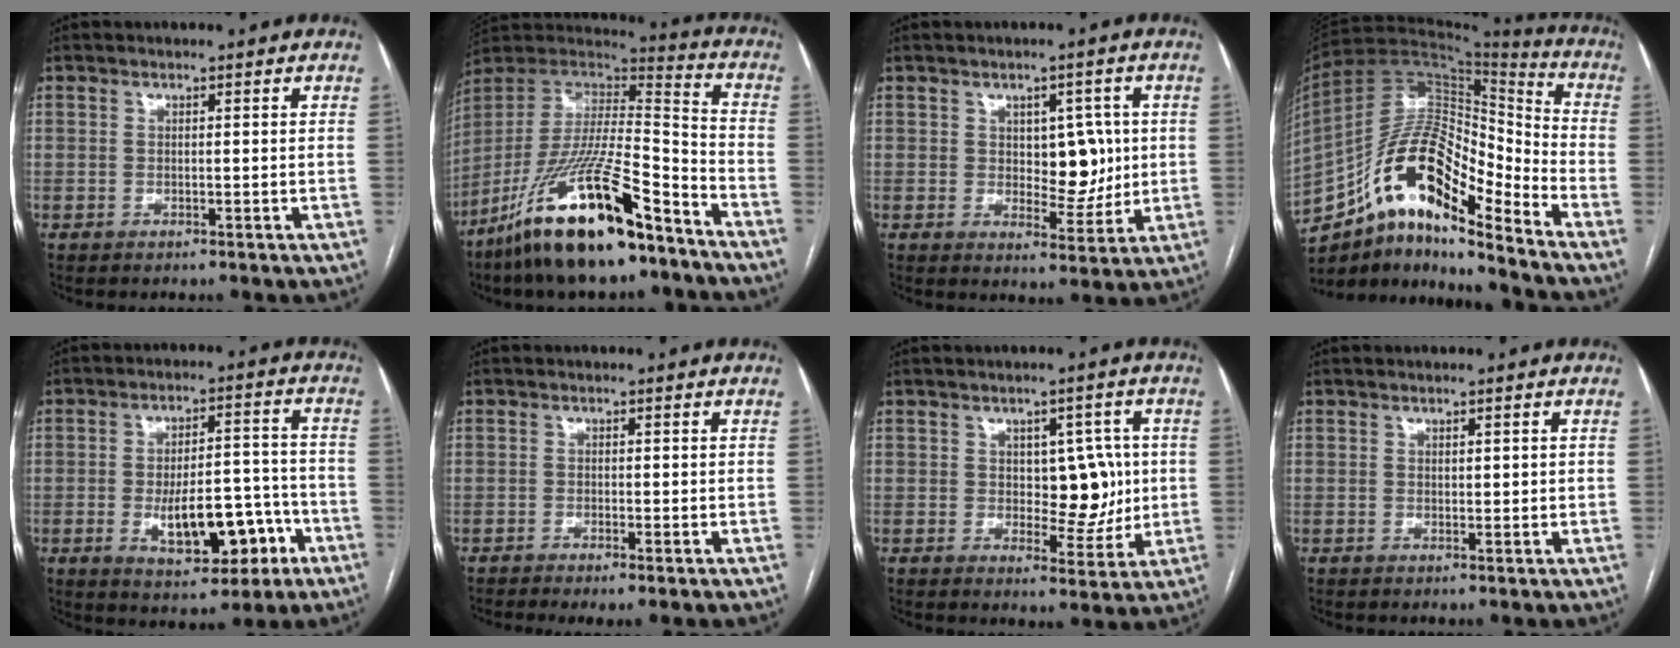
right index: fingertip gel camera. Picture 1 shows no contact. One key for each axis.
{"total": 22.9, "fx": -15.7, "fy": 3.8, "fz": 16.2, "tx": -0.308, "ty": -0.022, "tz": -0.282}
{"total": 6.7, "fx": 0.9, "fy": 3.9, "fz": 5.4, "tx": -0.065, "ty": 0.007, "tz": 0.023}
{"total": 17.3, "fx": -10.9, "fy": 4.8, "fz": 12.5, "tx": -0.228, "ty": 0.049, "tz": -0.187}
{"total": 12.4, "fx": -4.4, "fy": 5.0, "fz": 10.4, "tx": -0.154, "ty": 0.019, "tz": -0.055}
{"total": 2.4, "fx": -1.2, "fy": 0.4, "fz": 2.0, "tx": -0.036, "ty": -0.006, "tz": -0.020}
{"total": 7.4, "fx": 0.6, "fy": 4.3, "fz": 6.0, "tx": -0.068, "ty": 0.012, "tz": 0.021}
{"total": 1.1, "fx": 0.5, "fy": 0.5, "fz": 0.9, "tx": -0.012, "ty": -0.003, "tz": 0.007}